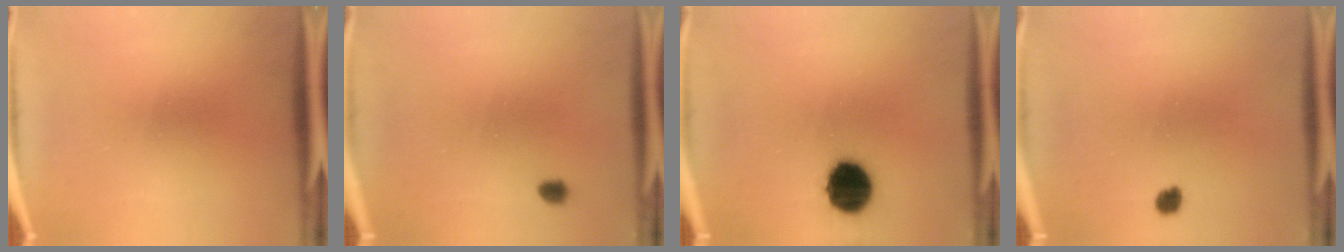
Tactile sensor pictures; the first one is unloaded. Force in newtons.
{"total": 1.3}
{"total": 12.3}
{"total": 1.8}